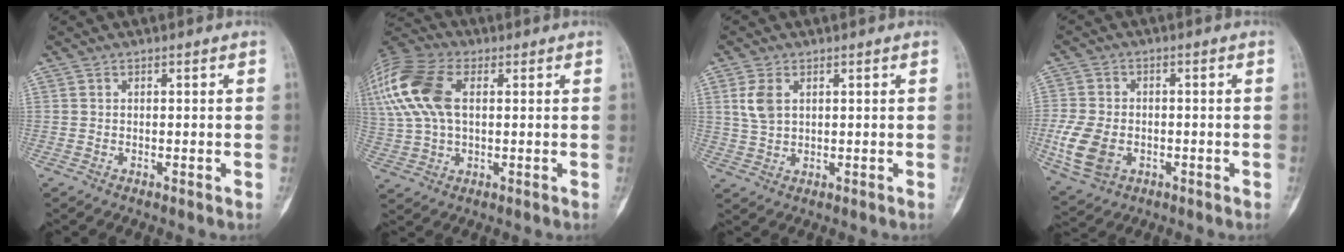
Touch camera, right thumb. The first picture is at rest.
{"total": 20.8, "force": [5.5, 12.7, 15.5], "torque": [-0.385, 0.034, 0.100]}
{"total": 4.5, "force": [1.5, 2.8, 3.2], "torque": [-0.064, 0.000, 0.035]}
{"total": 10.4, "force": [-2.7, 7.4, 6.8], "torque": [-0.141, 0.000, -0.046]}